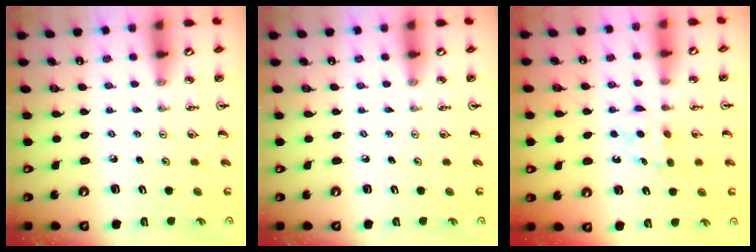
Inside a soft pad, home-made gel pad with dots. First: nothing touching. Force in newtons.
{"total": 0.0}
{"total": 5.8, "press": 5.8, "slide": 0.8}